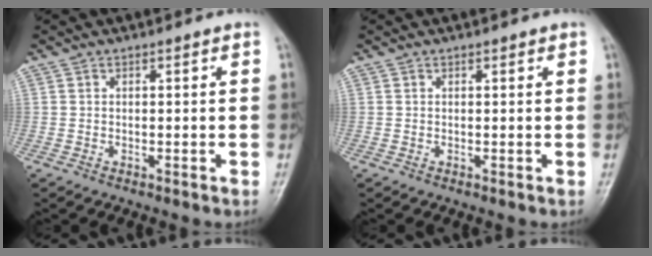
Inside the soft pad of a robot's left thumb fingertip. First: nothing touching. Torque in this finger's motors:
{"motor_torque": [-0.17, -0.08, -0.13, -0.13, 0.01]}